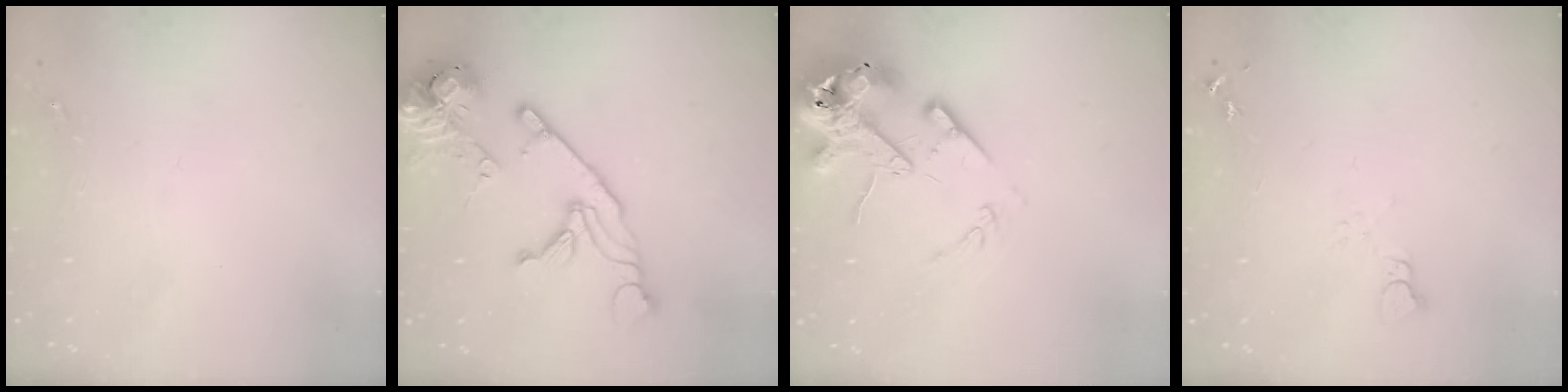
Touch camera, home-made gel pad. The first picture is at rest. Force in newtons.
{"total": 18.4, "press": 18.2, "slide": 2.3}
{"total": 16.3, "press": 16.0, "slide": 2.6}
{"total": 3.5, "press": 3.5, "slide": 0.4}